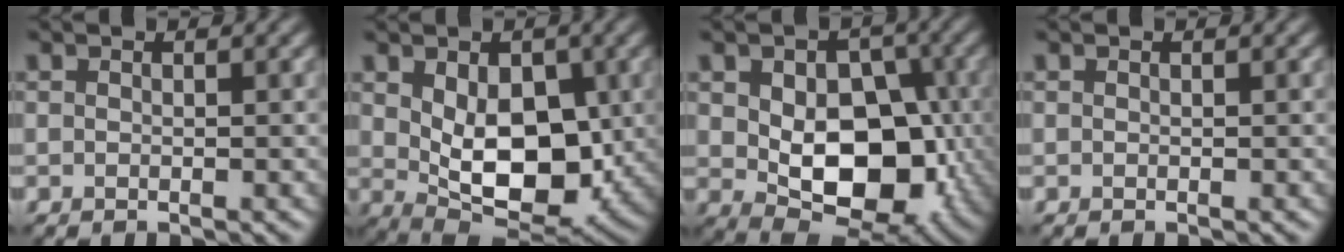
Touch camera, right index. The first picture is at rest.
{"total": 8.3, "force": [0.5, 5.0, 6.7], "torque": [-0.109, -0.010, 0.014]}
{"total": 9.9, "force": [-0.6, 6.3, 7.5], "torque": [-0.107, -0.003, -0.008]}
{"total": 0.0}